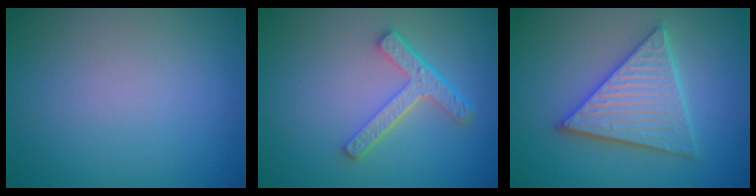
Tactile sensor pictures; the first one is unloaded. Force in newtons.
{"total": 3.9, "press": 2.9, "slide": 2.5}
{"total": 5.6, "press": 5.5, "slide": 0.7}